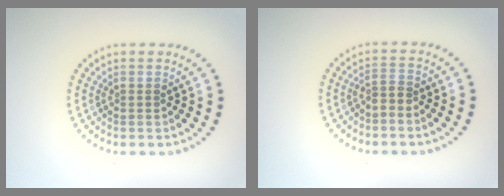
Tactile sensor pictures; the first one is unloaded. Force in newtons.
{"total": 1.1, "press": 0.6, "slide": 0.9}